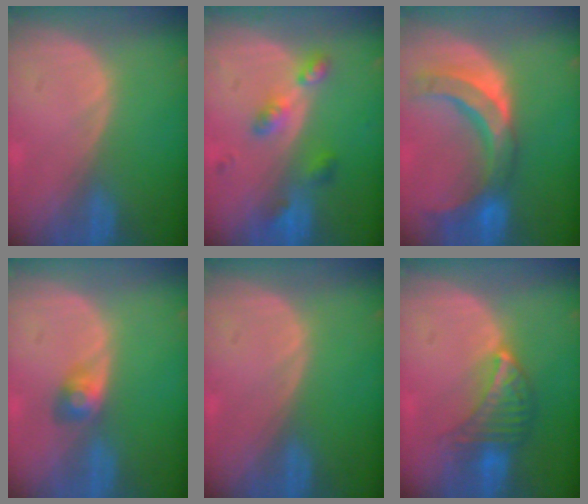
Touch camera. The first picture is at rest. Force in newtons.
{"total": 4.8, "press": 4.8, "slide": 0.1}
{"total": 10.4, "press": 9.3, "slide": 4.7}
{"total": 2.9, "press": 2.6, "slide": 1.1}
{"total": 0.0}
{"total": 6.7, "press": 6.1, "slide": 2.8}